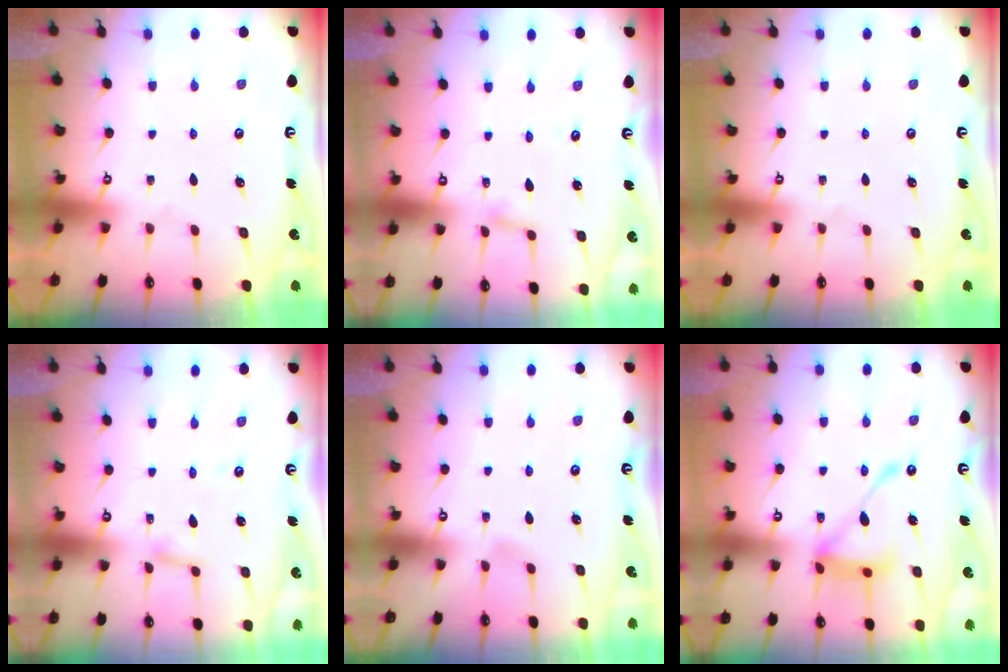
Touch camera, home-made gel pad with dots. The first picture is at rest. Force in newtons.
{"total": 2.1, "press": 2.1, "slide": 0.1}
{"total": 0.0}
{"total": 3.1, "press": 3.1, "slide": 0.2}
{"total": 3.7, "press": 3.7, "slide": 0.6}
{"total": 17.3, "press": 17.2, "slide": 1.4}